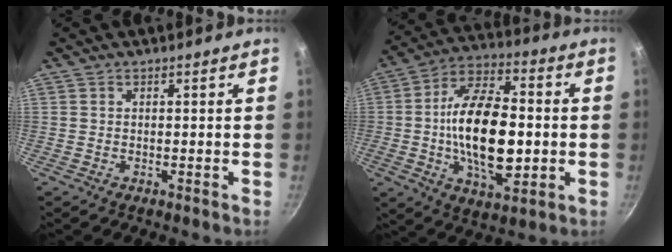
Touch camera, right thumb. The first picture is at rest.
{"total": 20.5, "force": [-1.5, 10.5, 17.6], "torque": [-0.289, 0.022, -0.027]}